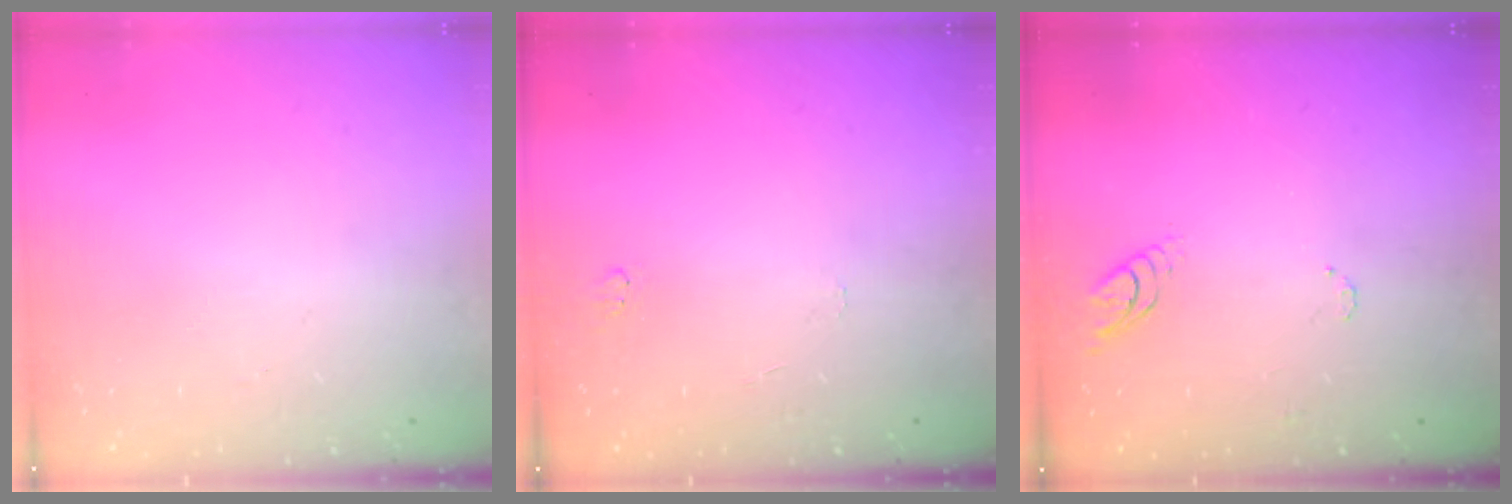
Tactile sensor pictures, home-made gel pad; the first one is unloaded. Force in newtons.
{"total": 4.1, "press": 4.1, "slide": 0.4}
{"total": 4.6, "press": 4.6, "slide": 0.5}